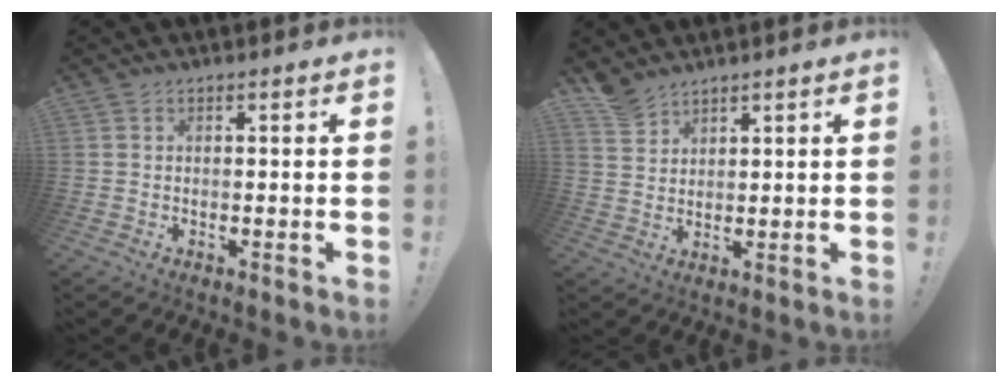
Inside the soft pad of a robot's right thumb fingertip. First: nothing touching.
{"total": 5.1, "force": [4.4, 2.3, 1.3], "torque": [-0.021, -0.028, 0.086]}